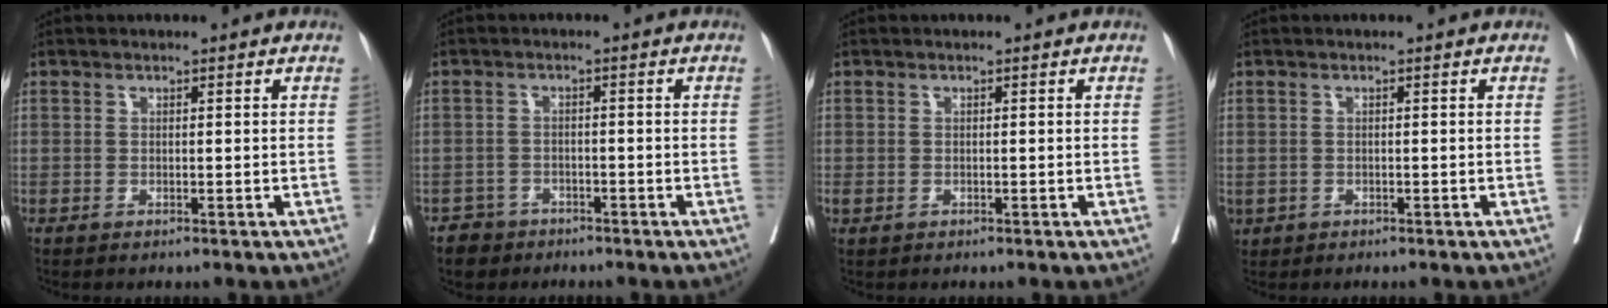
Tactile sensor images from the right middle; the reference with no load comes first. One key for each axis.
{"total": 3.4, "fx": -2.4, "fy": 2.4, "fz": -0.2, "tx": 0.002, "ty": 0.009, "tz": -0.040}
{"total": 1.7, "fx": -0.6, "fy": 1.2, "fz": 1.1, "tx": -0.028, "ty": 0.000, "tz": -0.004}
{"total": 3.1, "fx": -1.2, "fy": 2.5, "fz": 1.3, "tx": -0.034, "ty": -0.002, "tz": -0.012}